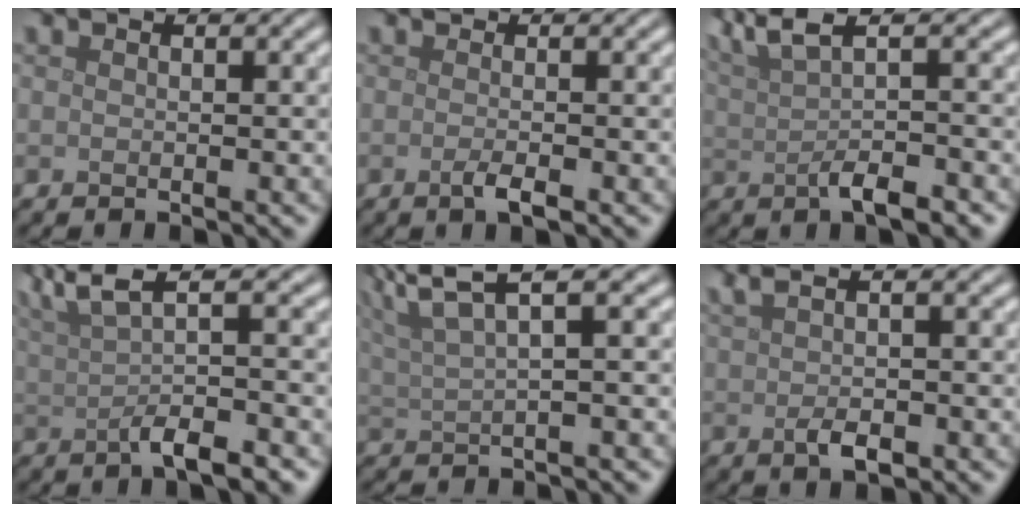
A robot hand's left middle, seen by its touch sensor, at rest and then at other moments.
{"total": 1.5, "force": [-0.5, 0.4, 1.4], "torque": [-0.026, -0.003, -0.013]}
{"total": 5.9, "force": [1.2, 1.8, 5.5], "torque": [-0.088, 0.007, 0.021]}
{"total": 6.6, "force": [1.0, 1.9, 6.2], "torque": [-0.097, 0.010, 0.016]}
{"total": 5.7, "force": [3.6, 1.0, 4.3], "torque": [-0.078, 0.019, 0.058]}
{"total": 3.5, "force": [0.6, 1.1, 3.3], "torque": [-0.061, 0.005, 0.010]}